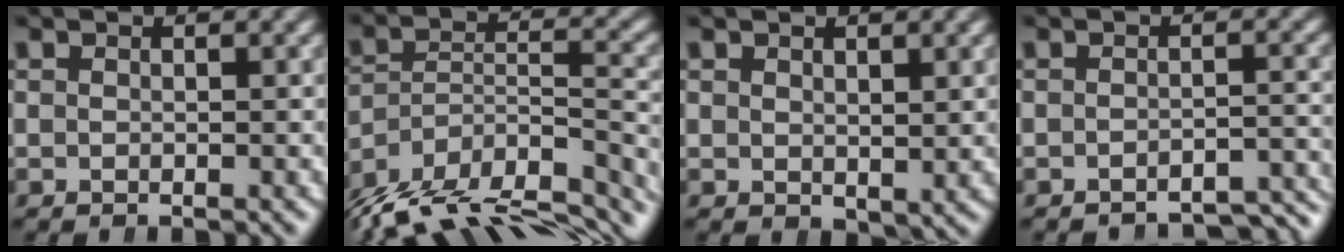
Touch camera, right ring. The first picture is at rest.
{"total": 13.2, "force": [-9.4, 6.7, 6.3], "torque": [-0.109, -0.050, -0.130]}
{"total": 1.1, "force": [0.6, 0.4, 0.7], "torque": [-0.001, -0.006, 0.021]}
{"total": 4.5, "force": [-4.4, 0.6, 1.0], "torque": [-0.004, -0.008, -0.068]}